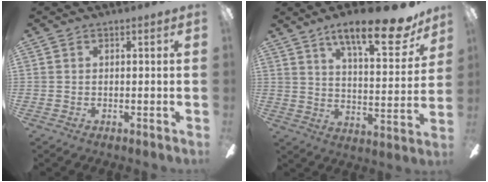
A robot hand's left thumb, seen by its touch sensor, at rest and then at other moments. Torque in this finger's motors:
{"motor_torque": [0.22, 0.24, 1.46, -1.31, 0.21]}